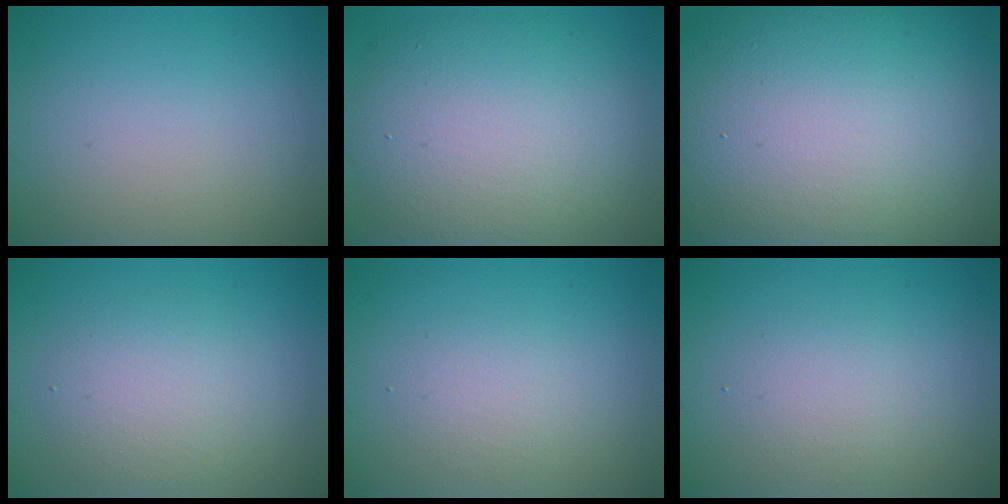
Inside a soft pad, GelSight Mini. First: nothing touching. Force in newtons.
{"total": 10.1, "press": 10.1, "slide": 0.5}
{"total": 21.0, "press": 21.0, "slide": 1.0}
{"total": 3.5, "press": 3.5, "slide": 0.2}
{"total": 1.9, "press": 1.9, "slide": 0.1}
{"total": 5.3, "press": 5.2, "slide": 0.2}